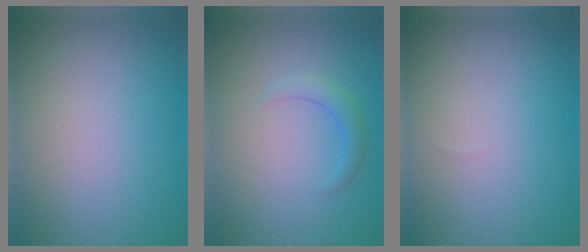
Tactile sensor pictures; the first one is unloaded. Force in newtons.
{"total": 1.8, "press": 1.8, "slide": 0.2}
{"total": 0.0}